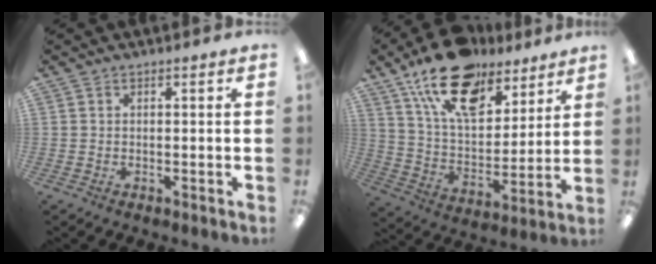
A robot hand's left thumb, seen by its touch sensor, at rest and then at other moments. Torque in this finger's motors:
{"motor_torque": [0.42, 0.48, 1.68, -1.09, 0.31]}